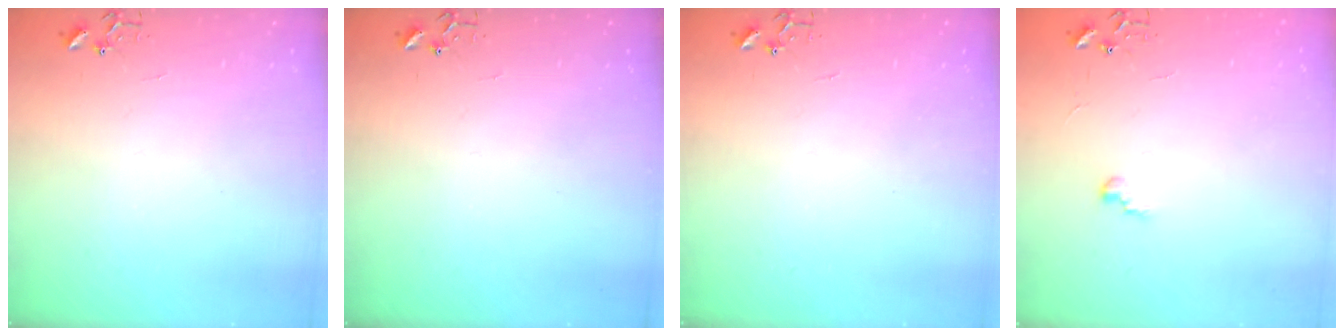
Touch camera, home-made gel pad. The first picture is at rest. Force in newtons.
{"total": 0.0}
{"total": 0.0}
{"total": 5.7, "press": 5.7, "slide": 0.5}